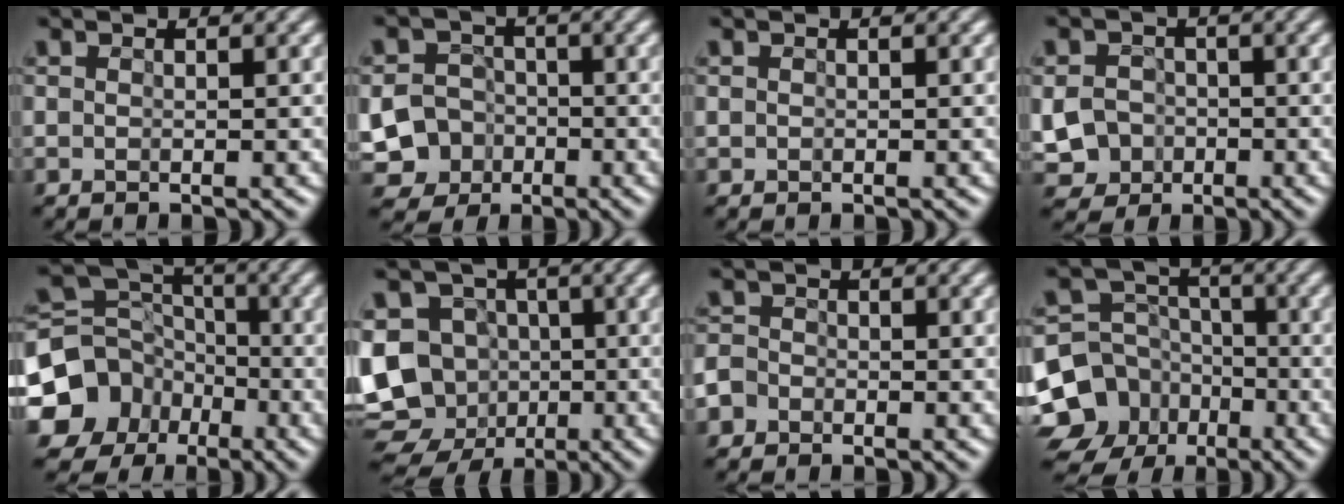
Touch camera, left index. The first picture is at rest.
{"total": 10.0, "force": [-3.7, 9.0, 2.3], "torque": [-0.076, -0.020, -0.073]}
{"total": 0.0}
{"total": 7.6, "force": [-2.9, 6.7, 1.9], "torque": [-0.050, -0.015, -0.067]}
{"total": 12.7, "force": [-6.2, 10.4, 3.9], "torque": [-0.111, -0.033, -0.114]}
{"total": 11.6, "force": [-3.2, 10.0, 4.9], "torque": [-0.111, -0.010, -0.055]}
{"total": 3.7, "force": [-2.4, 2.7, 0.7], "torque": [-0.015, -0.002, -0.049]}
{"total": 11.1, "force": [-6.2, 8.7, 2.8], "torque": [-0.091, -0.025, -0.112]}